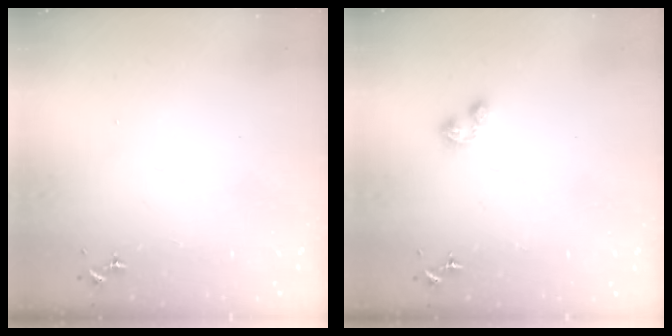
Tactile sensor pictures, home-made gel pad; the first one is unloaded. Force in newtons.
{"total": 3.6, "press": 3.6, "slide": 0.5}